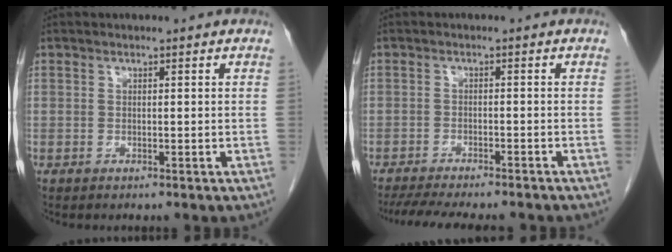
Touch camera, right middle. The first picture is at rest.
{"total": 13.0, "force": [-11.4, 2.1, 5.8], "torque": [-0.099, -0.018, -0.155]}